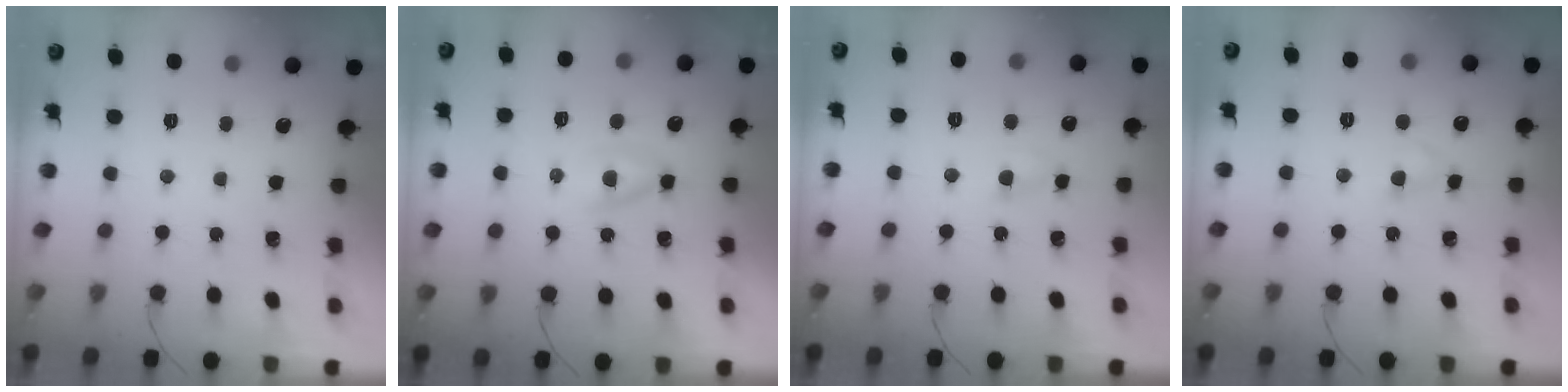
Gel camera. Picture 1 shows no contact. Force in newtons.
{"total": 2.7, "press": 2.5, "slide": 1.1}
{"total": 2.8, "press": 2.6, "slide": 1.0}
{"total": 2.7, "press": 2.5, "slide": 1.2}